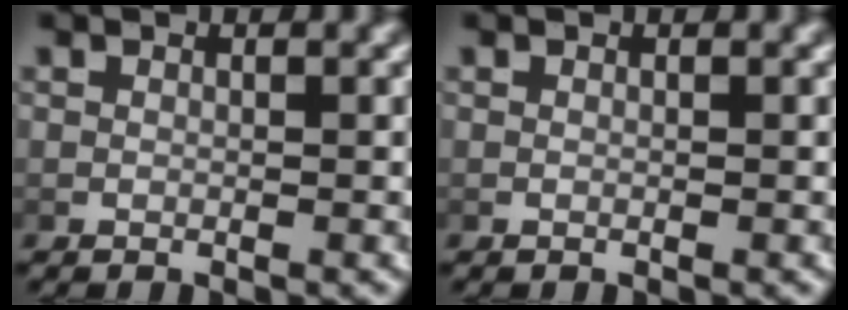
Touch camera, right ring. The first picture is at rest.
{"total": 0.0}